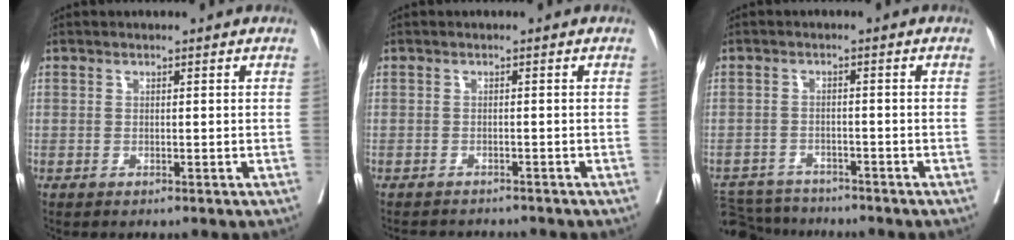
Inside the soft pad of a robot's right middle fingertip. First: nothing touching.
{"total": 5.0, "force": [-4.8, 0.9, 1.0], "torque": [-0.006, -0.006, -0.065]}
{"total": 7.1, "force": [-6.9, 1.7, 0.5], "torque": [-0.006, -0.003, -0.112]}